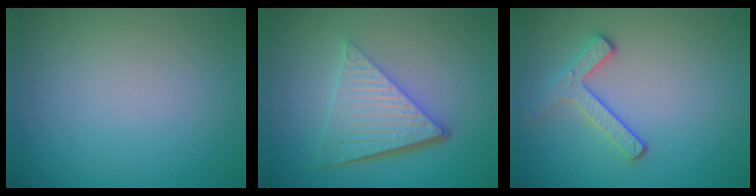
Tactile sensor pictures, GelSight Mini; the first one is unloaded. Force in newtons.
{"total": 6.2, "press": 4.2, "slide": 4.5}
{"total": 2.7, "press": 2.3, "slide": 1.3}